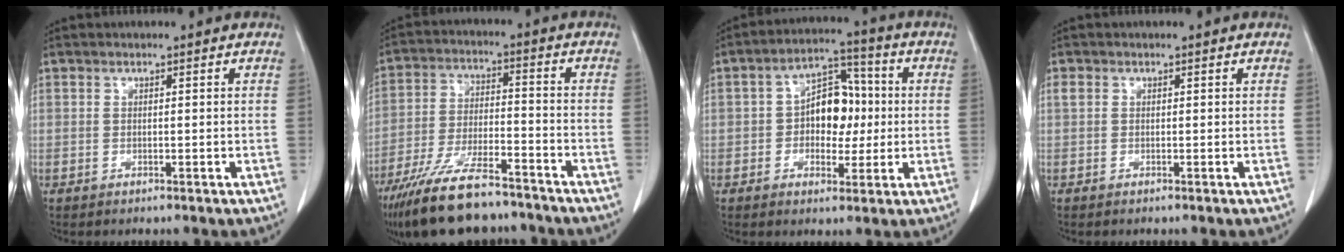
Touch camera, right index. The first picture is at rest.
{"total": 14.6, "force": [-11.8, 3.6, 7.9], "torque": [-0.155, -0.017, -0.205]}
{"total": 8.9, "force": [0.0, 5.5, 7.0], "torque": [-0.106, 0.027, -0.001]}
{"total": 1.1, "force": [0.4, 0.9, 0.4], "torque": [-0.008, 0.013, 0.006]}